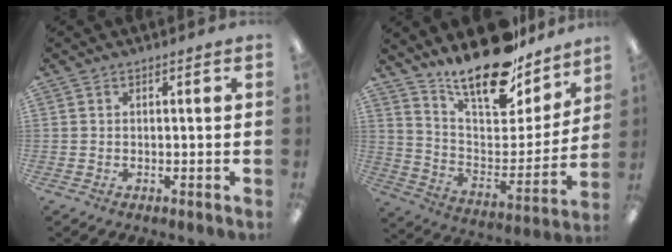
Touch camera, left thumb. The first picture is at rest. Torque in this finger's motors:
{"motor_torque": [1.66, 1.63, 1.42, -1.35, 0.10]}